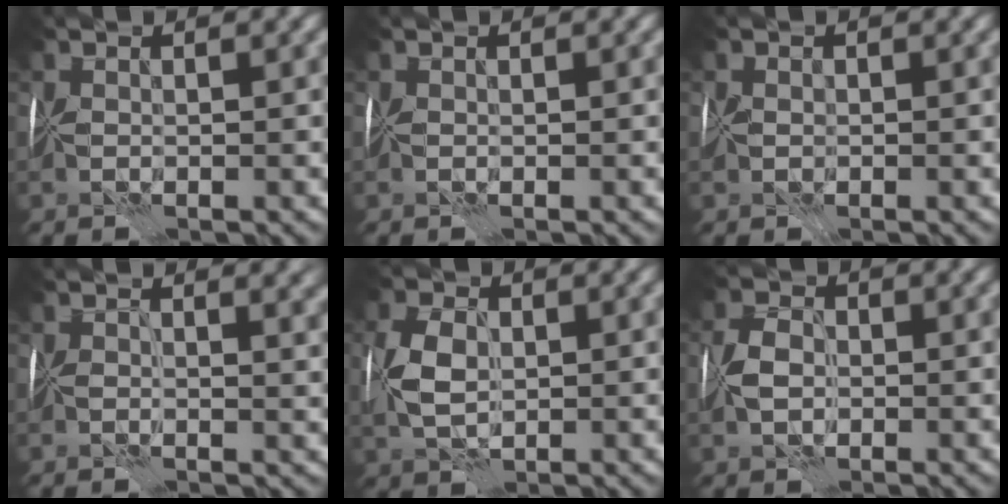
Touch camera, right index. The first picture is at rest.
{"total": 0.8, "force": [-0.4, -0.4, -0.6], "torque": [0.014, -0.004, -0.007]}
{"total": 0.8, "force": [-0.4, -0.3, -0.6], "torque": [0.007, -0.007, -0.003]}
{"total": 2.7, "force": [1.8, 0.4, 2.0], "torque": [-0.001, -0.003, 0.022]}
{"total": 3.0, "force": [-0.4, 1.8, 2.4], "torque": [-0.061, -0.003, -0.010]}
{"total": 1.4, "force": [-0.9, 0.8, 0.8], "torque": [-0.017, -0.006, -0.018]}